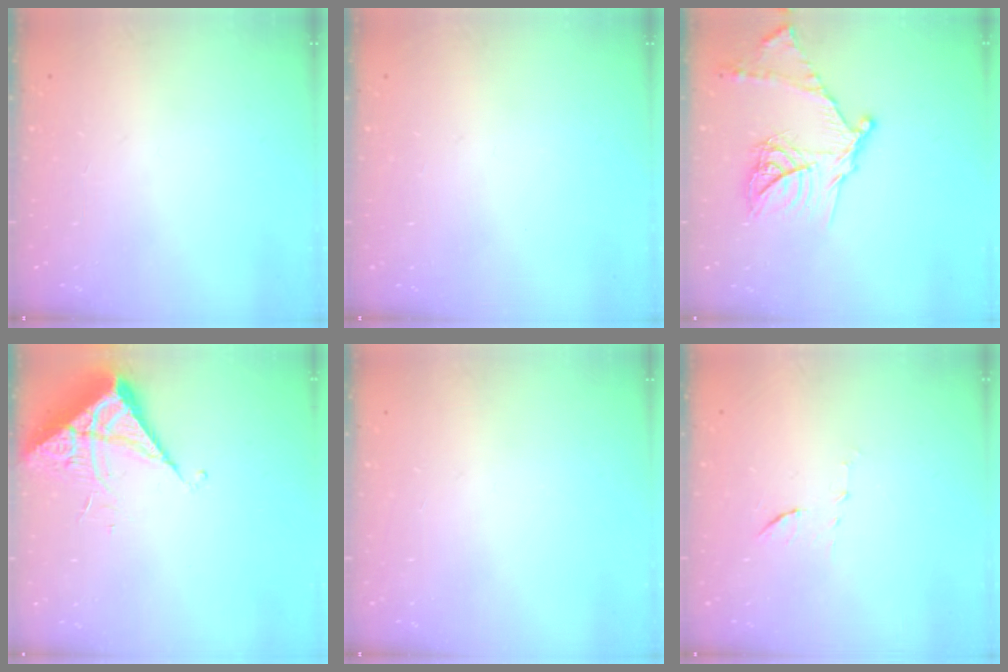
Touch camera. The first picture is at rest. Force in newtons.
{"total": 0.0}
{"total": 18.3, "press": 18.2, "slide": 1.7}
{"total": 6.3, "press": 6.3, "slide": 0.2}
{"total": 0.0}
{"total": 5.7, "press": 5.6, "slide": 1.3}